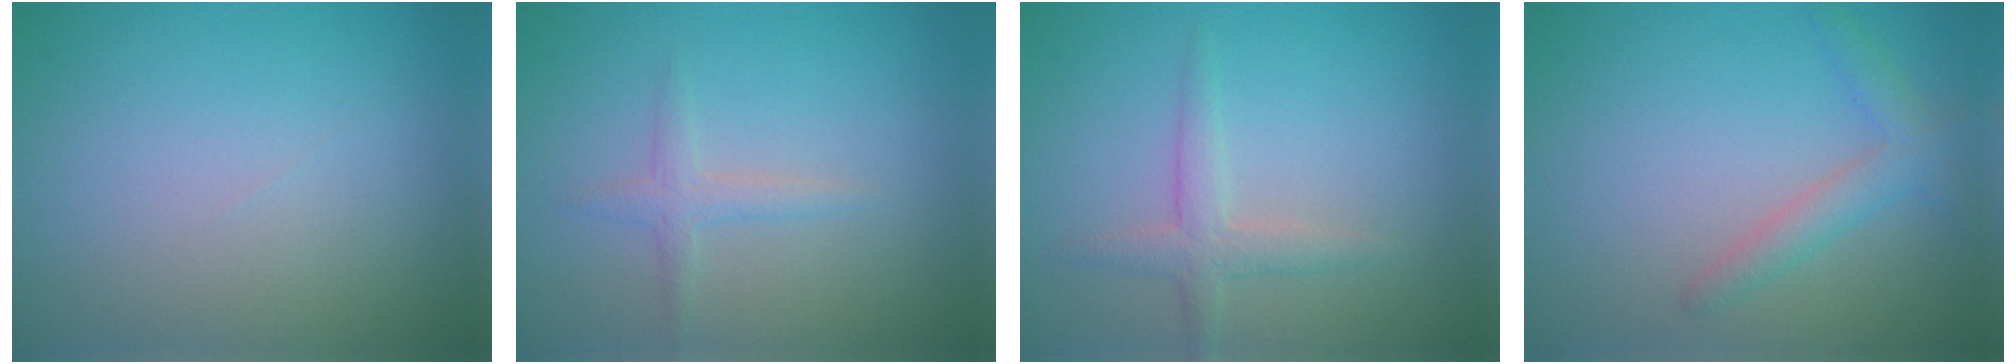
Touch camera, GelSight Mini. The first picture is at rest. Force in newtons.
{"total": 1.5, "press": 1.5, "slide": 0.1}
{"total": 2.1, "press": 2.1, "slide": 0.1}
{"total": 2.3, "press": 2.3, "slide": 0.1}